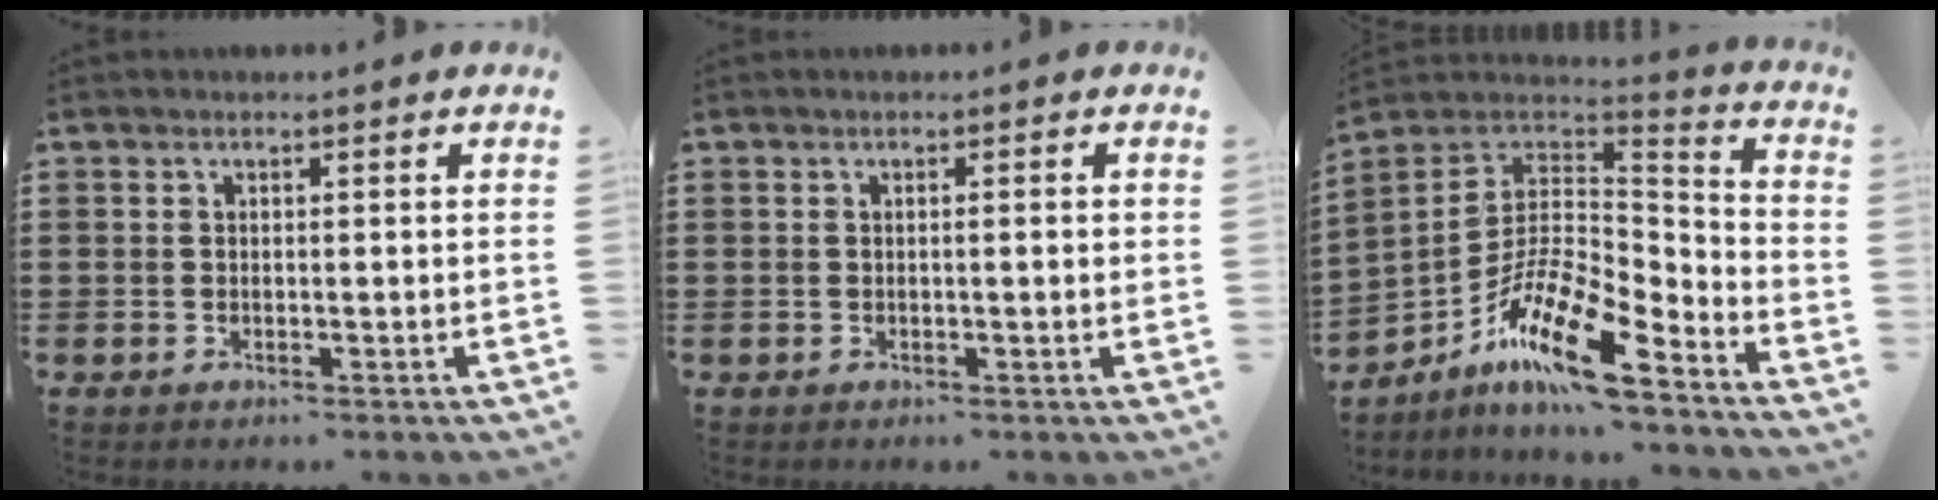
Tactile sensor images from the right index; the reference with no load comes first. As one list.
[{"total": 1.1, "force": [-0.1, 0.0, 1.1], "torque": [-0.018, -0.002, -0.002]}, {"total": 14.9, "force": [-9.3, 4.0, 10.9], "torque": [-0.215, 0.010, -0.175]}]